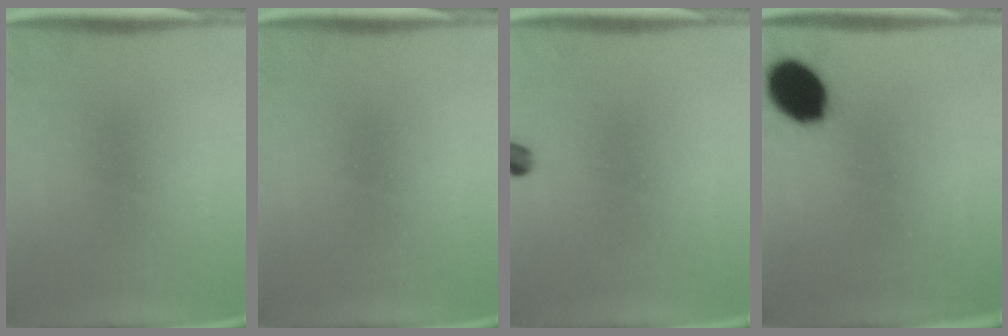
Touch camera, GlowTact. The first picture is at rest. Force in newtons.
{"total": 0.0}
{"total": 2.0}
{"total": 12.2}